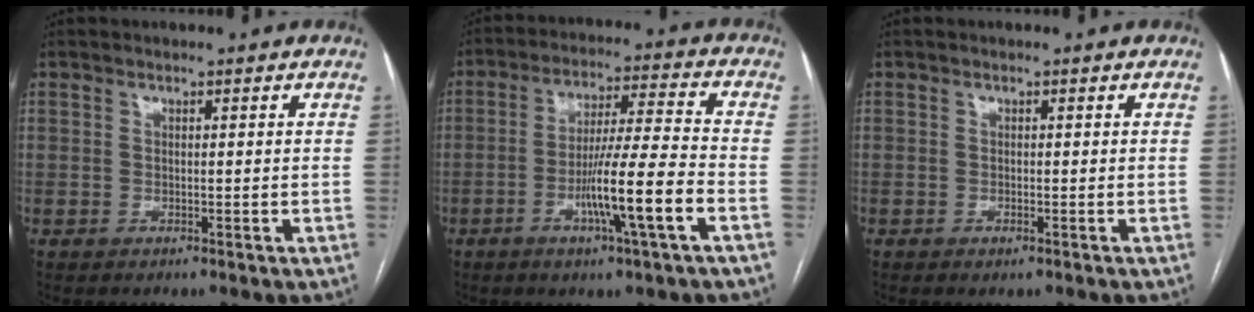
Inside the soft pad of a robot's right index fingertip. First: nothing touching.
{"total": 11.8, "force": [-4.3, -0.7, 11.0], "torque": [-0.195, -0.004, -0.076]}
{"total": 0.6, "force": [-0.4, 0.1, 0.5], "torque": [-0.007, -0.001, -0.004]}